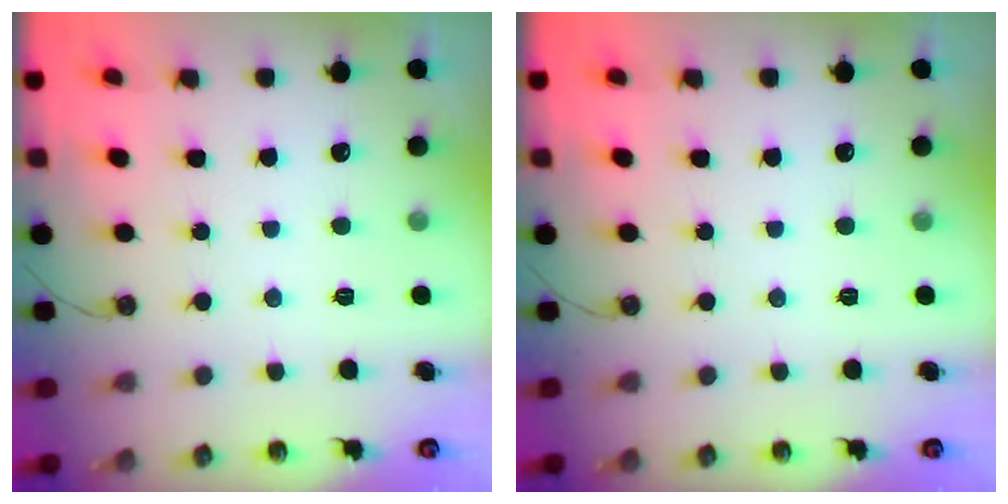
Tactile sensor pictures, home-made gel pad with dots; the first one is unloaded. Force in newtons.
{"total": 0.0}